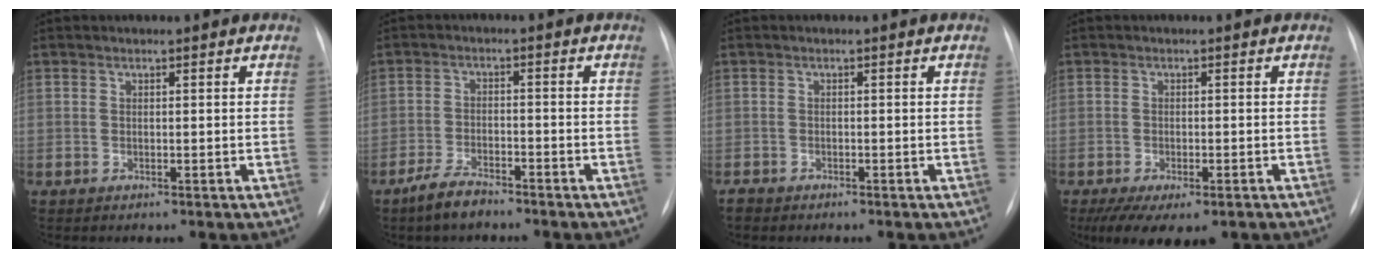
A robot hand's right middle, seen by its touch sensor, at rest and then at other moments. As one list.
[{"total": 4.6, "force": [-3.9, 1.0, 2.3], "torque": [-0.057, -0.008, -0.072]}, {"total": 1.2, "force": [-1.1, 0.3, 0.2], "torque": [-0.011, -0.003, -0.019]}, {"total": 8.9, "force": [-5.9, 3.5, 5.7], "torque": [-0.090, -0.015, -0.084]}]